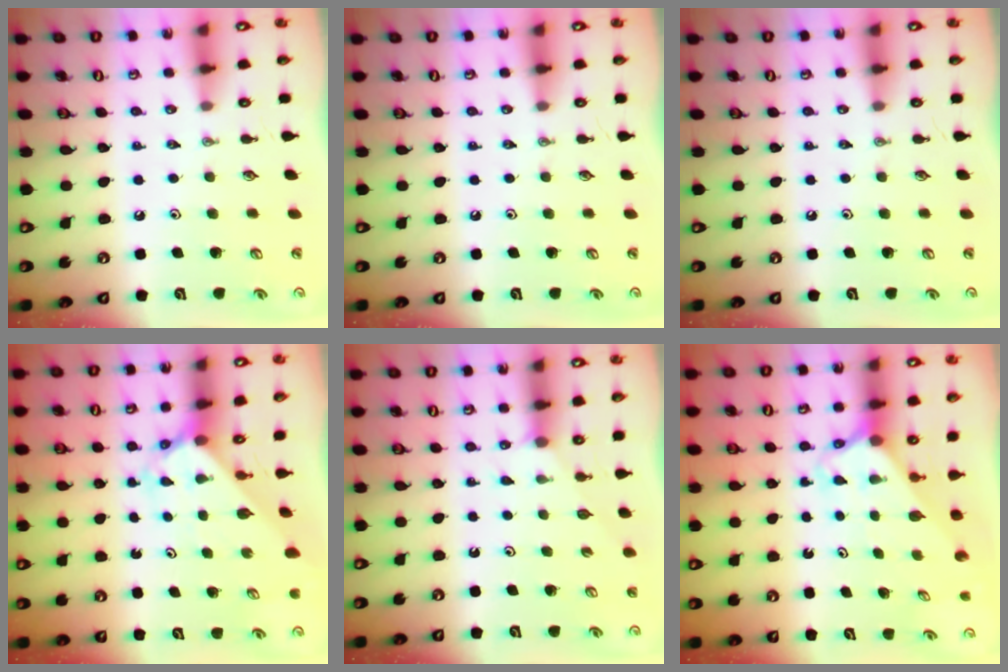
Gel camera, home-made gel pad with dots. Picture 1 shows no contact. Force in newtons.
{"total": 0.0}
{"total": 0.0}
{"total": 2.3, "press": 2.3, "slide": 0.2}
{"total": 2.5, "press": 2.5, "slide": 0.3}
{"total": 2.4, "press": 2.4, "slide": 0.1}